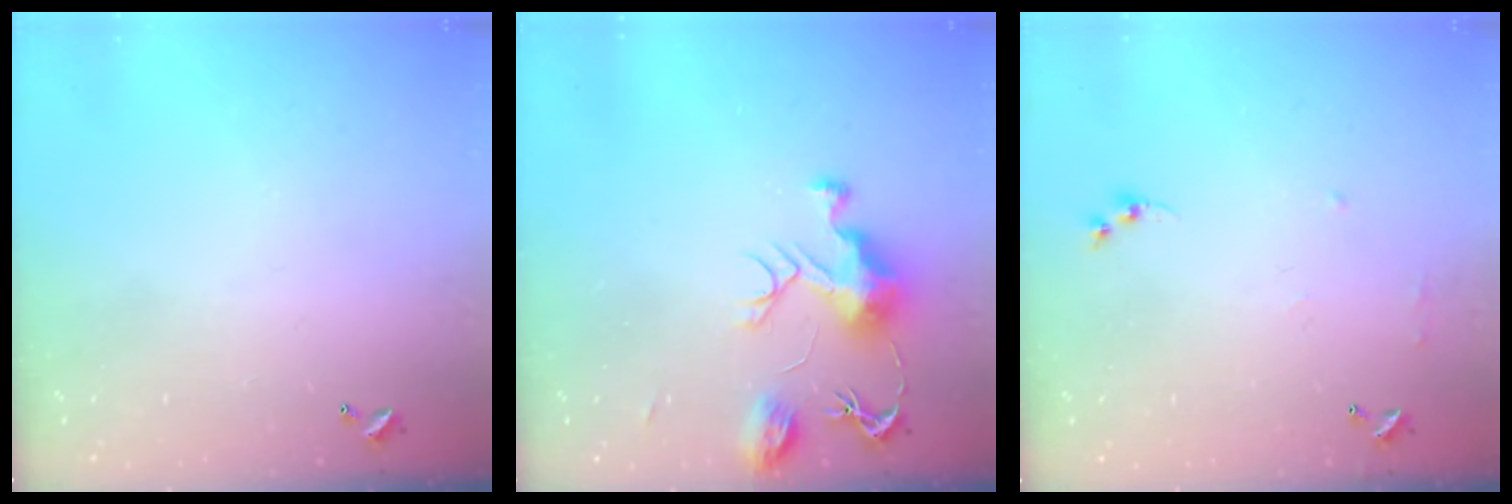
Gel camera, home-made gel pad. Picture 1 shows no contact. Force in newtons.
{"total": 9.4, "press": 9.4, "slide": 0.3}
{"total": 6.4, "press": 6.4, "slide": 0.8}